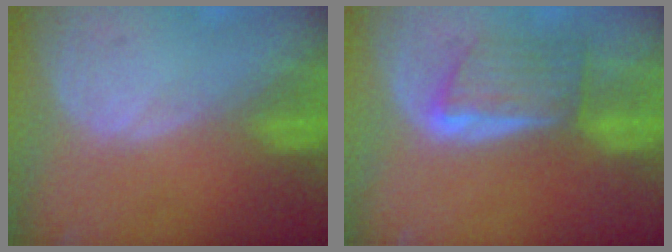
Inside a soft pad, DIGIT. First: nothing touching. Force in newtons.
{"total": 5.6, "press": 5.5, "slide": 1.4}